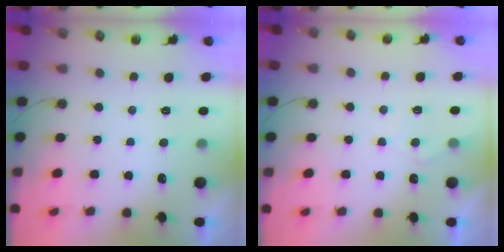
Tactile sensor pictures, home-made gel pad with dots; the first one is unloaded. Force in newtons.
{"total": 4.2, "press": 4.2, "slide": 0.5}